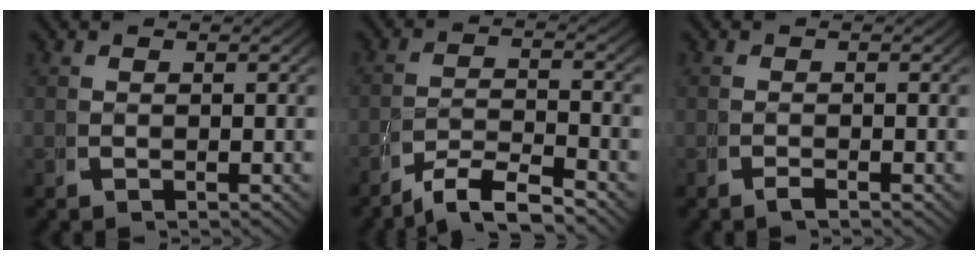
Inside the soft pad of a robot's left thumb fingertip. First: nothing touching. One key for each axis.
{"total": 4.6, "fx": -2.9, "fy": 2.3, "fz": 2.7, "tx": -0.038, "ty": -0.007, "tz": -0.051}
{"total": 0.8, "fx": -0.7, "fy": 0.0, "fz": 0.3, "tx": -0.002, "ty": 0.002, "tz": -0.018}